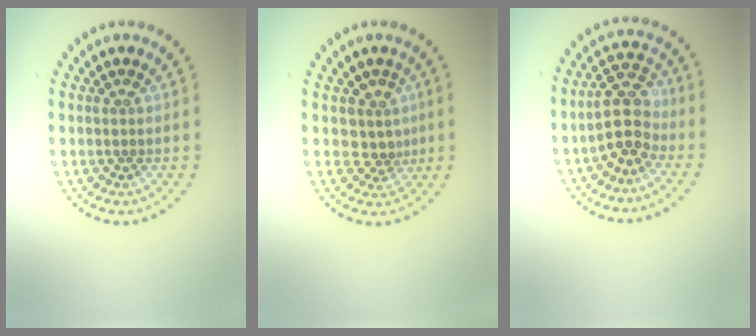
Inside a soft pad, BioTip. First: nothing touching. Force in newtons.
{"total": 2.2, "press": 1.6, "slide": 1.5}
{"total": 3.7, "press": 3.5, "slide": 1.3}